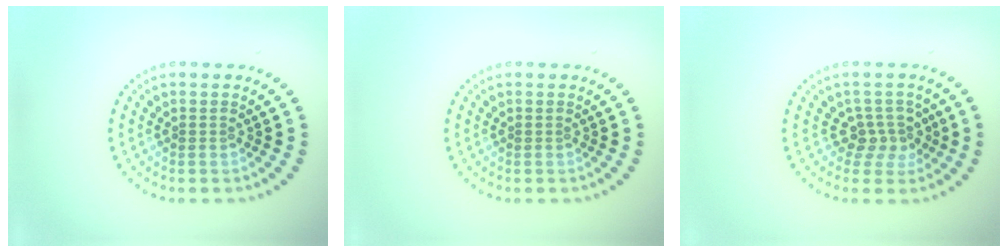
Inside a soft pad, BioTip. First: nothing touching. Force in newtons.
{"total": 0.0}
{"total": 2.5, "press": 1.9, "slide": 1.6}